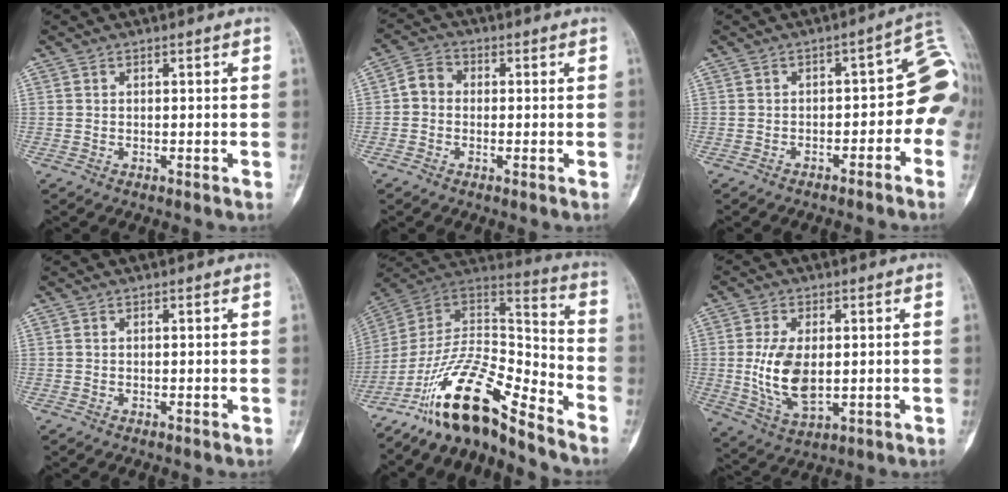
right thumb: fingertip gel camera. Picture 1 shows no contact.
{"total": 4.1, "force": [-0.3, 3.5, 2.1], "torque": [-0.025, 0.013, -0.019]}
{"total": 10.0, "force": [-4.0, 5.5, 7.3], "torque": [-0.063, 0.053, -0.056]}
{"total": 0.0}
{"total": 18.4, "force": [-14.2, 4.7, 10.7], "torque": [-0.175, 0.111, -0.257]}
{"total": 10.7, "force": [0.2, 5.9, 9.0], "torque": [-0.172, -0.012, 0.017]}